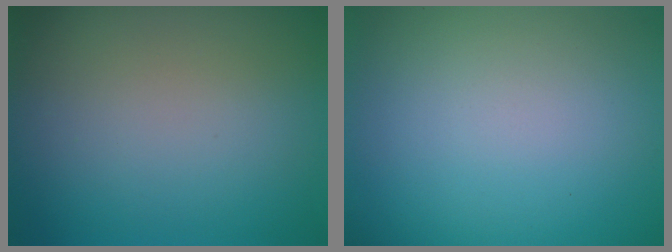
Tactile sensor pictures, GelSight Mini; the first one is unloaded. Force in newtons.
{"total": 0.0}